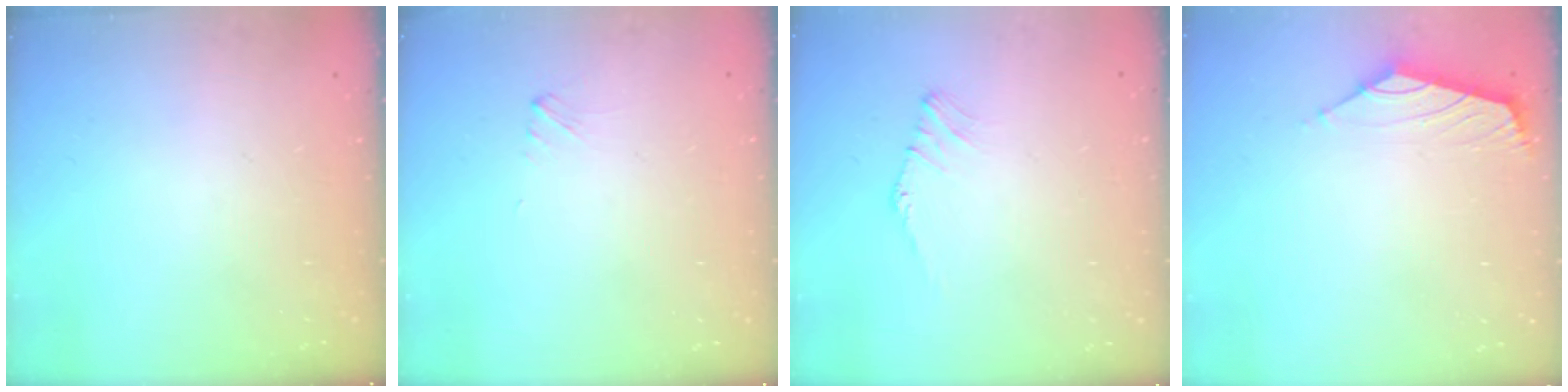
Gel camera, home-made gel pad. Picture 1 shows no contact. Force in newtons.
{"total": 1.5, "press": 1.5, "slide": 0.2}
{"total": 0.9, "press": 0.8, "slide": 0.4}
{"total": 1.8, "press": 1.6, "slide": 0.7}